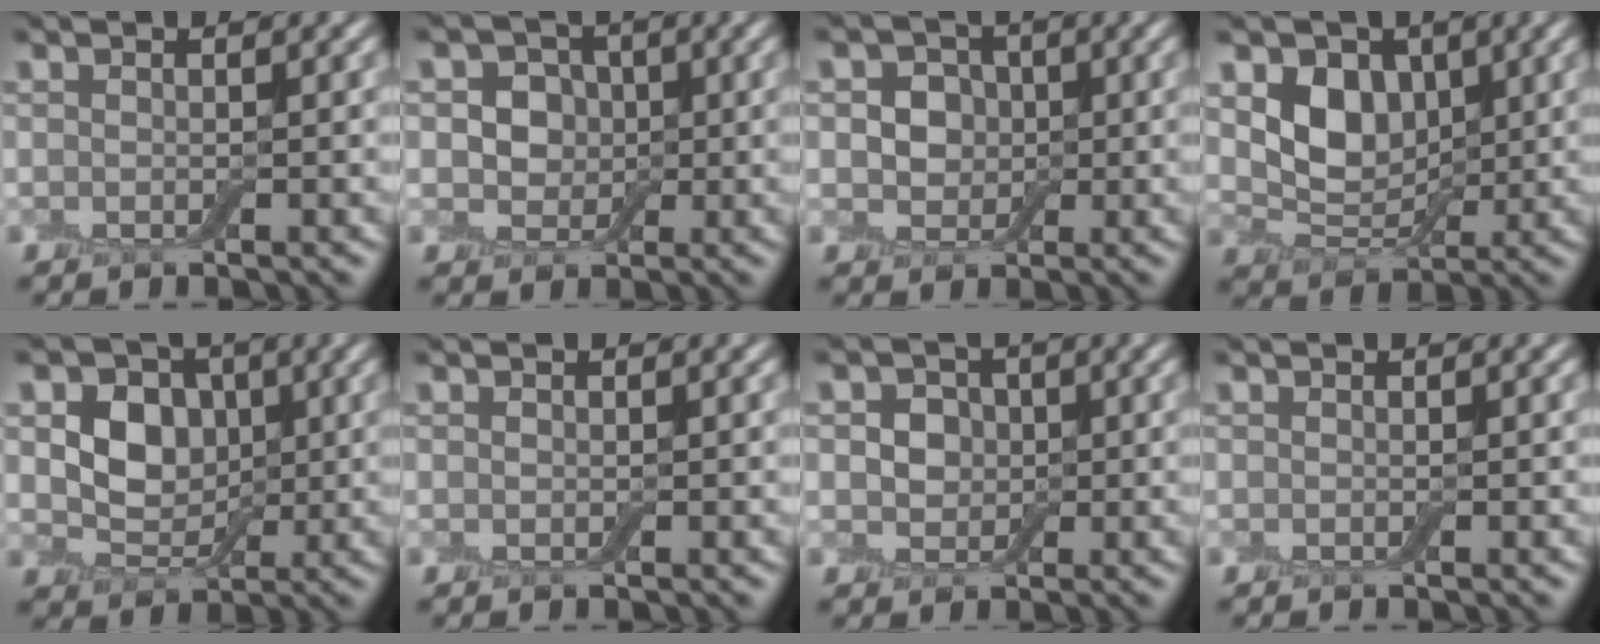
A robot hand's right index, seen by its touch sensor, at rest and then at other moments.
{"total": 4.3, "force": [0.6, 3.7, 2.0], "torque": [-0.024, 0.010, -0.012]}
{"total": 3.9, "force": [0.5, 3.3, 1.9], "torque": [-0.023, 0.008, -0.013]}
{"total": 4.8, "force": [1.4, 3.6, 2.8], "torque": [-0.058, -0.009, 0.020]}
{"total": 5.2, "force": [1.1, 4.1, 3.1], "torque": [-0.060, -0.006, 0.005]}
{"total": 0.0}
{"total": 3.3, "force": [0.5, 2.8, 1.7], "torque": [-0.018, 0.009, -0.011]}
{"total": 0.0}